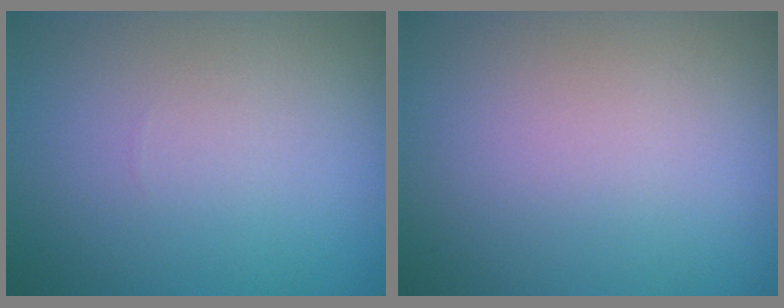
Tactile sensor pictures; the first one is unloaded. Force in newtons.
{"total": 0.0}